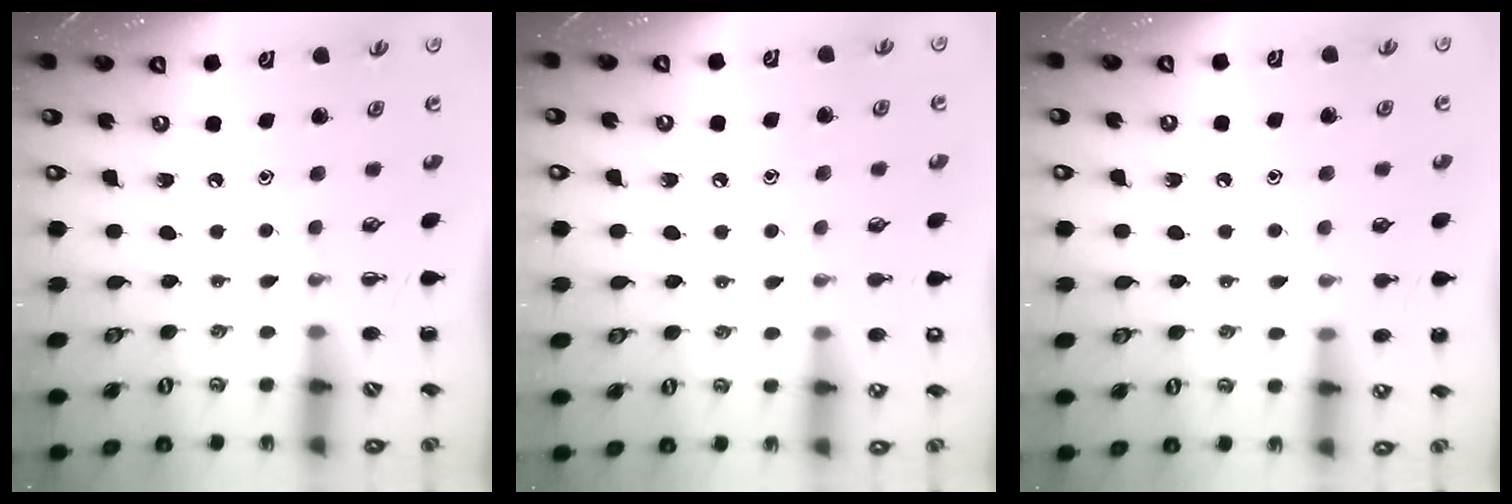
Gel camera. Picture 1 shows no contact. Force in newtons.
{"total": 6.2, "press": 6.0, "slide": 1.6}
{"total": 4.8, "press": 4.5, "slide": 1.6}